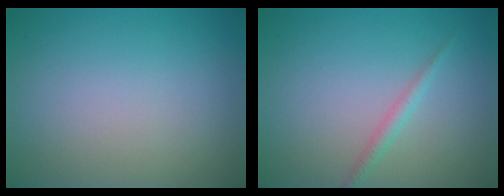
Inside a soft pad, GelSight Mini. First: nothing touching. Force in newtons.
{"total": 1.3, "press": 1.3, "slide": 0.1}